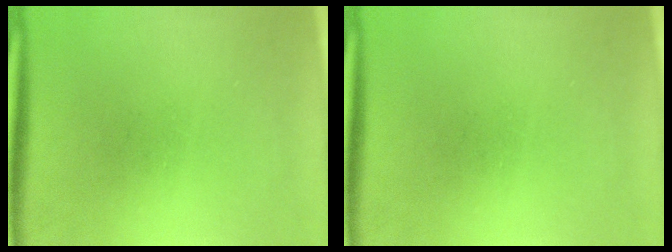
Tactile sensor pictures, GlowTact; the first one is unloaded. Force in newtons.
{"total": 0.0}